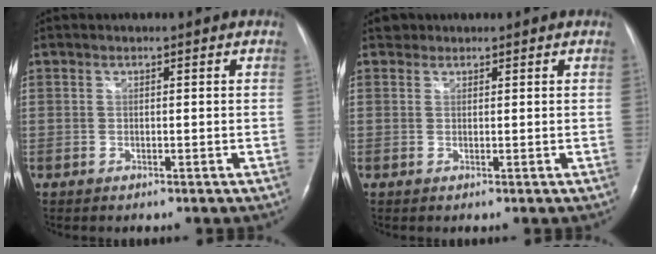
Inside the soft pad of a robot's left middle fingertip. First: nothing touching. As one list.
[{"total": 1.1, "force": [0.7, 0.7, -0.3], "torque": [0.007, 0.003, 0.006]}]